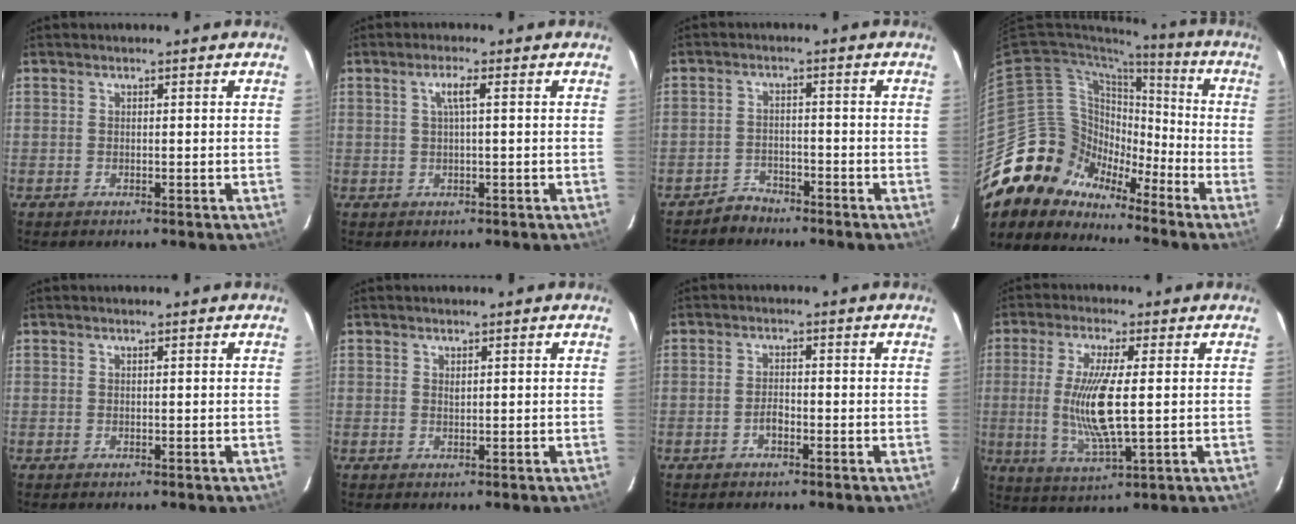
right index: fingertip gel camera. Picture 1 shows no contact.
{"total": 2.6, "force": [0.5, -0.1, 2.5], "torque": [-0.047, 0.003, 0.007]}
{"total": 3.5, "force": [-3.0, 1.7, -0.1], "torque": [-0.005, 0.011, -0.054]}
{"total": 13.8, "force": [-10.4, 9.0, 1.5], "torque": [-0.043, 0.044, -0.187]}
{"total": 0.0}
{"total": 0.5, "force": [0.4, 0.2, 0.3], "torque": [-0.004, 0.001, 0.007]}
{"total": 1.9, "force": [-1.1, 1.0, 1.2], "torque": [-0.026, 0.005, -0.022]}
{"total": 11.3, "force": [0.1, 1.8, 11.1], "torque": [-0.220, -0.013, 0.006]}